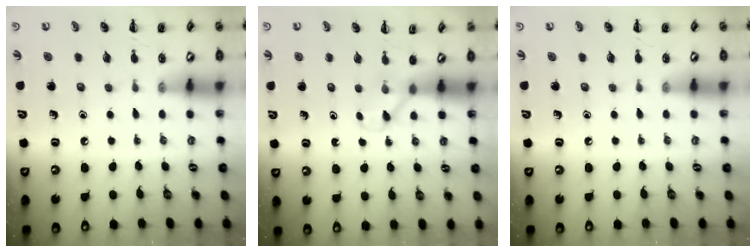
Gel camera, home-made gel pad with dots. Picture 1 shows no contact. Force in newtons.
{"total": 2.8, "press": 2.6, "slide": 1.0}
{"total": 0.0}